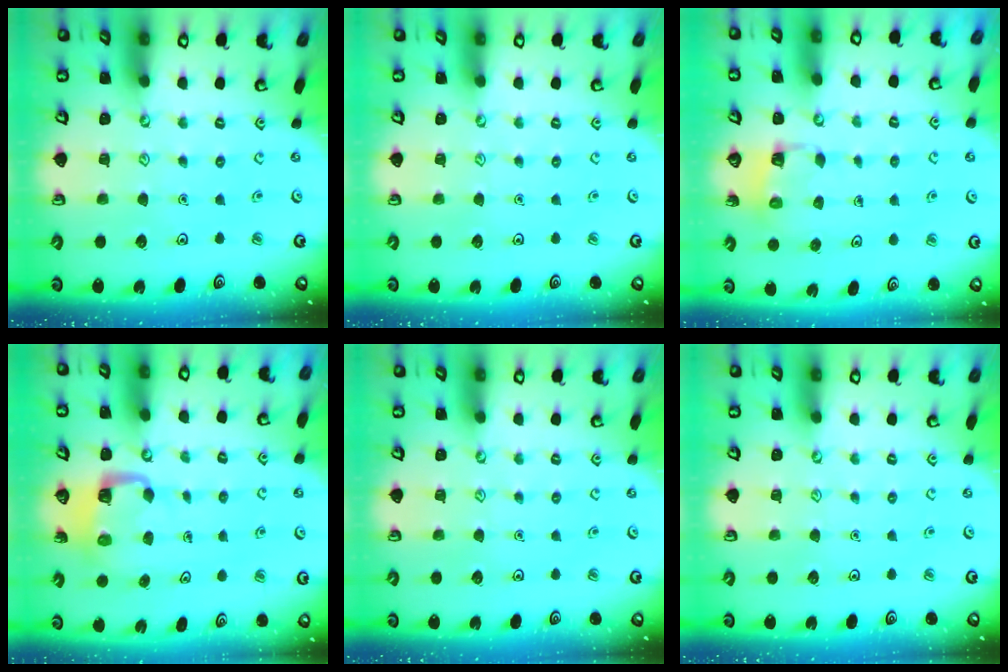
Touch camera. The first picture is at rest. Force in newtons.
{"total": 0.0}
{"total": 3.1, "press": 3.0, "slide": 0.3}
{"total": 3.3, "press": 3.3, "slide": 0.1}
{"total": 0.0}
{"total": 0.0}